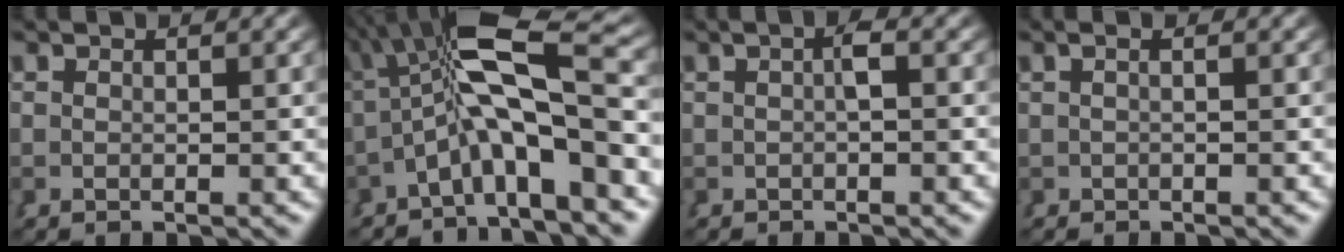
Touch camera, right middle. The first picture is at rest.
{"total": 7.9, "force": [0.8, 2.3, 7.5], "torque": [-0.124, 0.005, 0.021]}
{"total": 0.9, "force": [0.0, -0.1, 0.9], "torque": [-0.007, 0.003, 0.001]}
{"total": 0.9, "force": [0.1, -0.3, 0.9], "torque": [-0.003, 0.013, -0.002]}